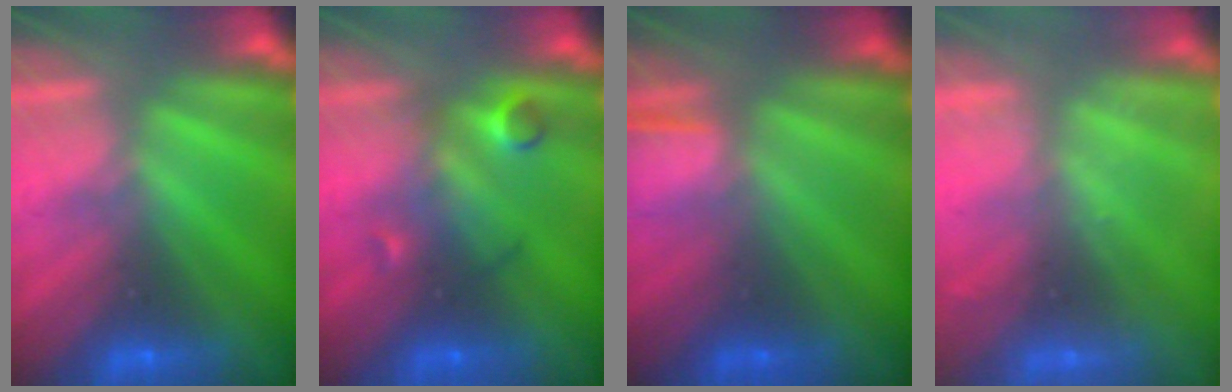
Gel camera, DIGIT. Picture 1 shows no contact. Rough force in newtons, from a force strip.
{"total": 2.9}
{"total": 1.4}
{"total": 2.3}